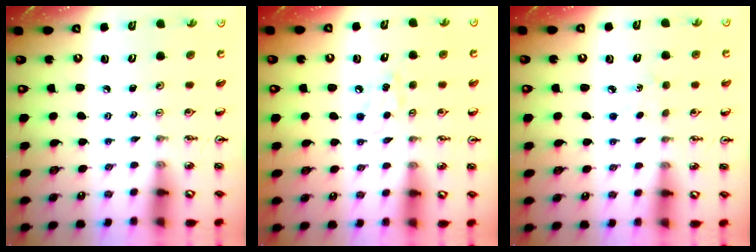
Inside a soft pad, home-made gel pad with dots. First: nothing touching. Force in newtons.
{"total": 6.4, "press": 6.3, "slide": 0.8}
{"total": 3.7, "press": 3.7, "slide": 0.5}